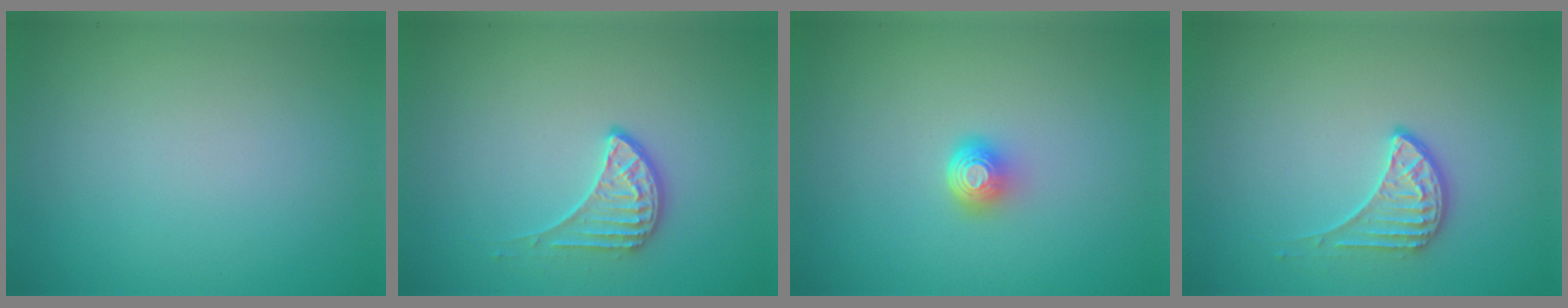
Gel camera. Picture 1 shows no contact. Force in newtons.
{"total": 2.0, "press": 1.5, "slide": 1.3}
{"total": 2.0, "press": 1.4, "slide": 1.4}
{"total": 2.0, "press": 1.5, "slide": 1.3}